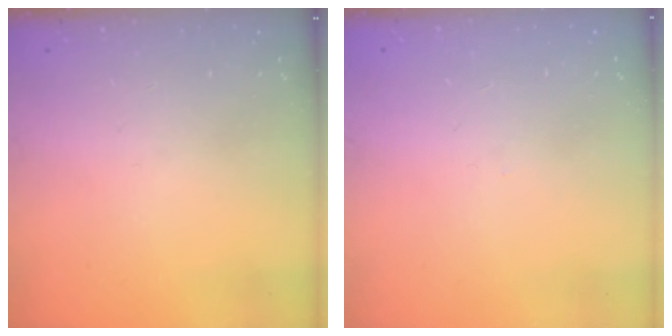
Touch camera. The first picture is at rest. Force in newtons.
{"total": 0.0}